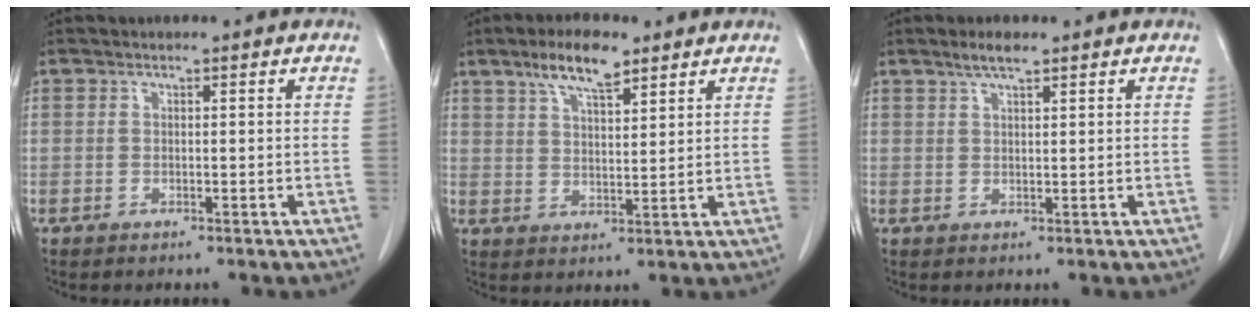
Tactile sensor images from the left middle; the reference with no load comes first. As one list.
[{"total": 7.4, "force": [5.1, 1.8, 5.0], "torque": [-0.099, 0.007, 0.094]}, {"total": 2.8, "force": [2.1, 0.4, 1.8], "torque": [-0.041, 0.004, 0.041]}]